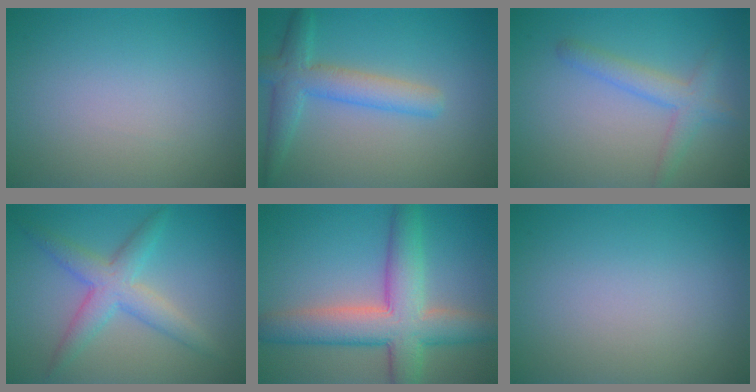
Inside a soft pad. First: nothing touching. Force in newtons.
{"total": 4.1, "press": 4.1, "slide": 0.1}
{"total": 2.8, "press": 2.8, "slide": 0.2}
{"total": 4.1, "press": 4.1, "slide": 0.1}
{"total": 8.0, "press": 8.0, "slide": 0.3}
{"total": 0.0}